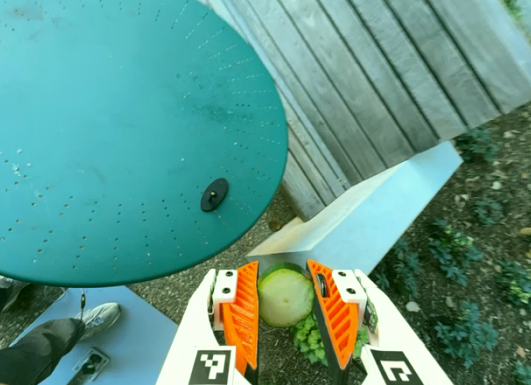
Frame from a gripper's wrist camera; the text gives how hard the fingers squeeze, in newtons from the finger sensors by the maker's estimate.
{"total": 14.4, "left": 14.7, "right": 14.2}